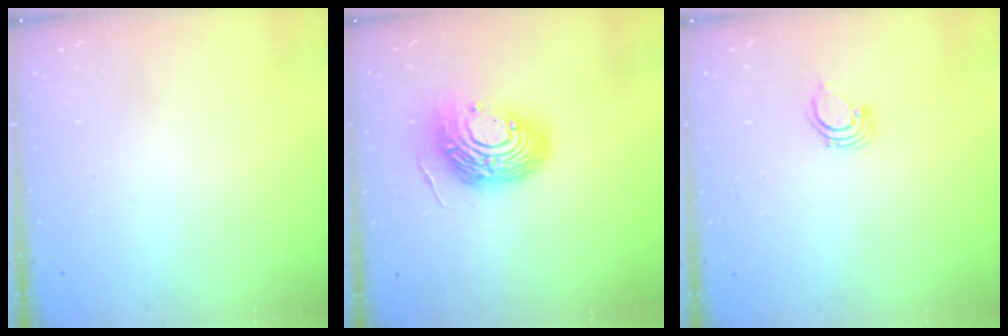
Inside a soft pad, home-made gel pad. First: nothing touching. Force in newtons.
{"total": 14.0, "press": 13.9, "slide": 2.3}
{"total": 2.2, "press": 2.2, "slide": 0.2}